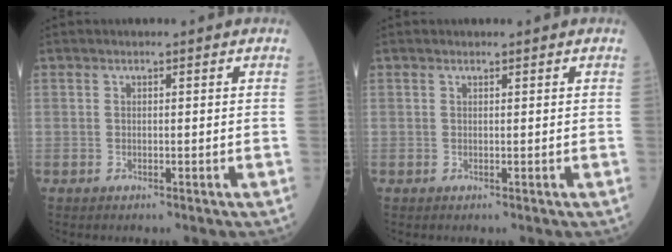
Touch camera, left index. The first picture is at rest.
{"total": 0.0}